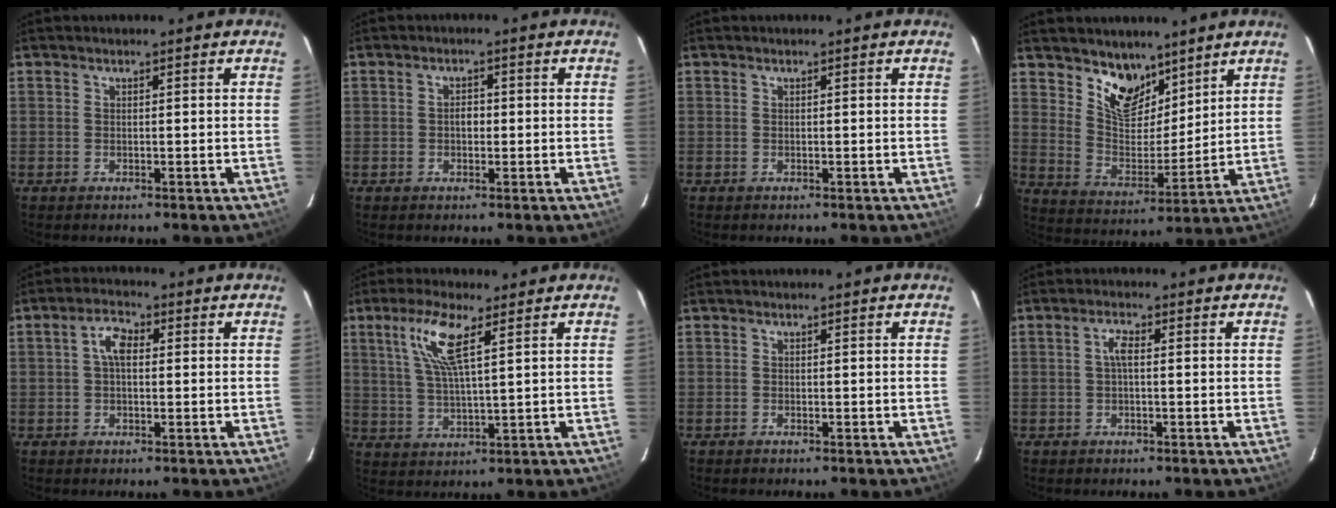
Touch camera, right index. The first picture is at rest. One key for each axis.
{"total": 1.8, "fx": -0.2, "fy": 1.3, "fz": 1.2, "tx": -0.021, "ty": 0.007, "tz": -0.005}
{"total": 0.0}
{"total": 10.4, "fx": 7.6, "fy": 5.4, "fz": 4.5, "tx": -0.077, "ty": -0.012, "tz": 0.143}
{"total": 4.0, "fx": 0.5, "fy": 2.2, "fz": 3.3, "tx": -0.063, "ty": 0.016, "tz": 0.008}
{"total": 8.5, "fx": 4.0, "fy": 1.7, "fz": 7.4, "tx": -0.153, "ty": 0.006, "tz": 0.083}
{"total": 0.0}
{"total": 2.1, "fx": 0.0, "fy": 0.7, "fz": 2.0, "tx": -0.043, "ty": 0.008, "tz": 0.000}